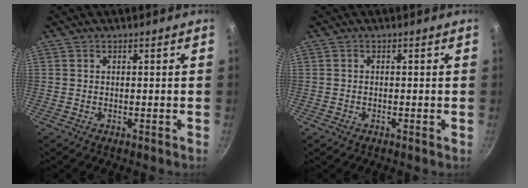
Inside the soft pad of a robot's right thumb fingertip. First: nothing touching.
{"total": 0.8, "force": [-0.4, 0.5, 0.5], "torque": [-0.008, 0.002, -0.009]}